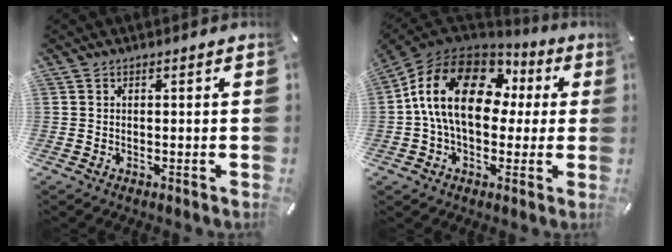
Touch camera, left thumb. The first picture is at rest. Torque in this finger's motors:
{"motor_torque": [1.10, 1.21, 2.77, 0.00, 0.76]}